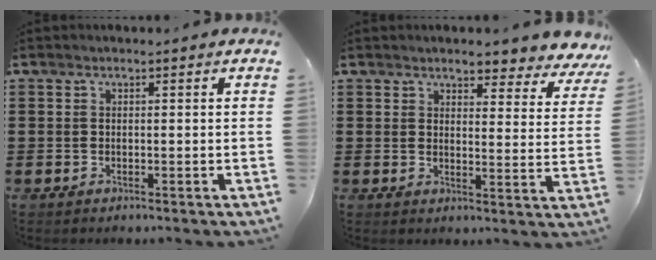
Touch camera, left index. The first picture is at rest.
{"total": 4.4, "force": [4.0, 0.6, 1.6], "torque": [-0.041, -0.020, 0.068]}